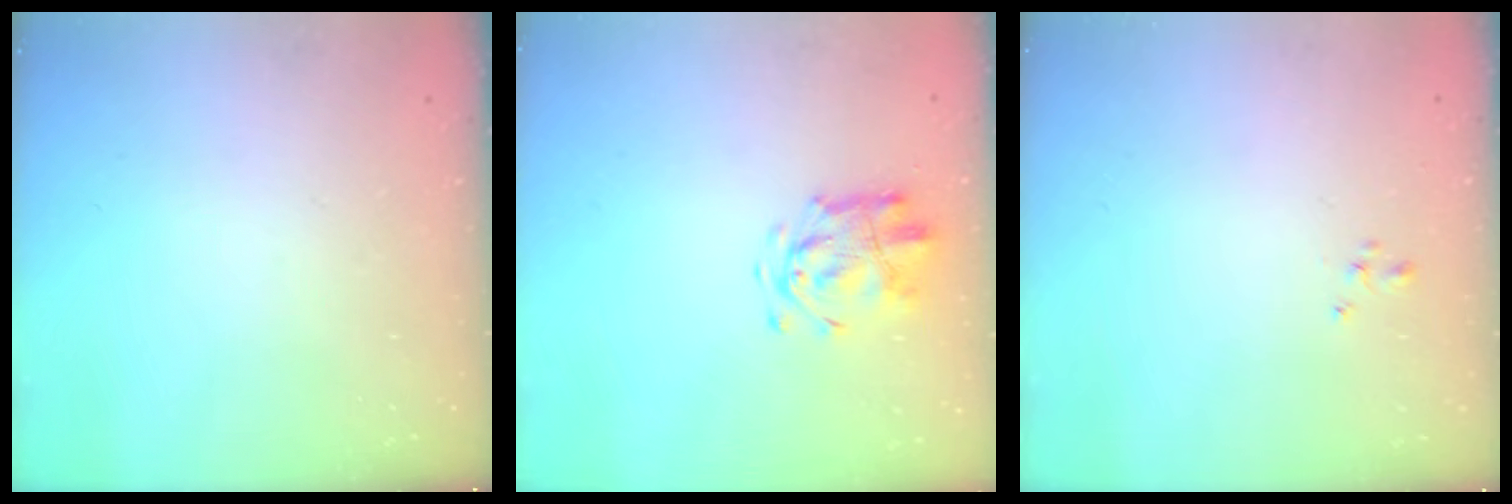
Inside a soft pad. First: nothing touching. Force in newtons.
{"total": 3.8, "press": 3.7, "slide": 0.4}
{"total": 2.4, "press": 2.3, "slide": 0.6}